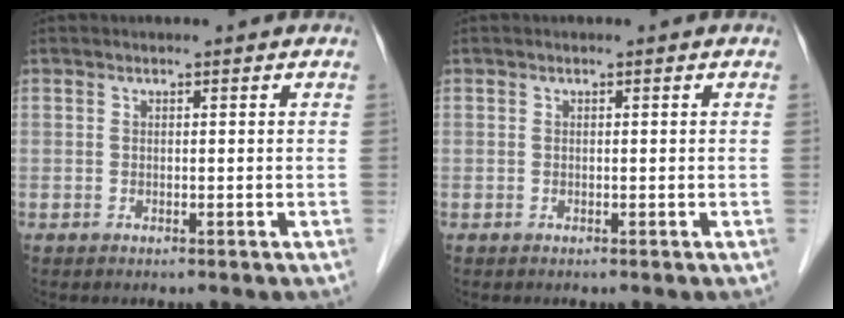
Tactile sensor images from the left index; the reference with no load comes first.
{"total": 0.0}